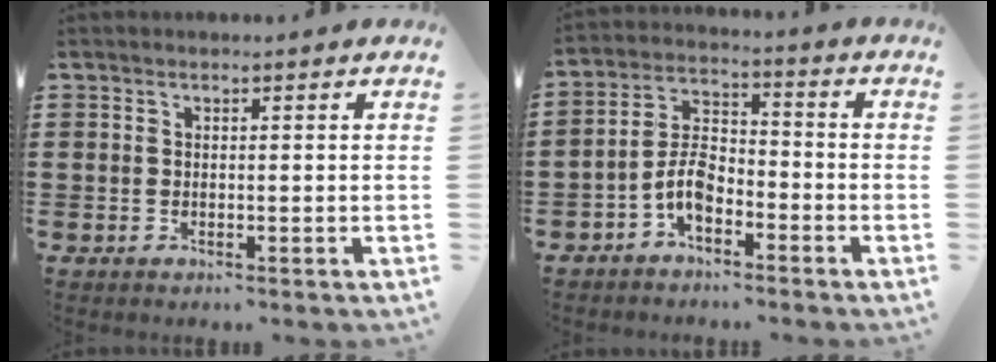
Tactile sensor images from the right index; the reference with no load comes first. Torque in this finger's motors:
{"motor_torque": [2.14, 0.00, 0.71, 0.12]}